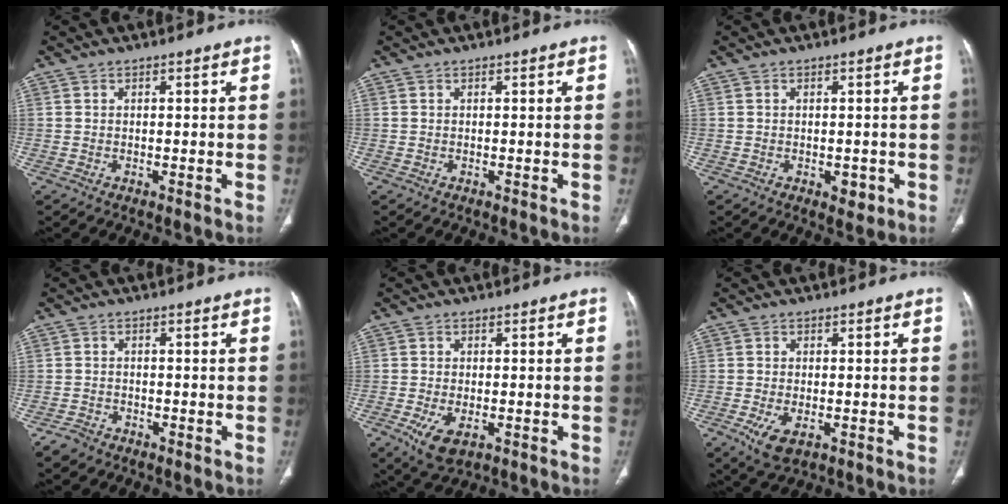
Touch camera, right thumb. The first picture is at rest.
{"total": 0.0}
{"total": 2.6, "force": [-0.8, 1.6, 1.9], "torque": [-0.013, 0.000, -0.005]}
{"total": 2.5, "force": [-1.9, 1.6, 0.5], "torque": [-0.016, 0.007, -0.032]}
{"total": 6.0, "force": [-2.2, 3.1, 4.6], "torque": [-0.090, -0.006, -0.029]}
{"total": 5.1, "force": [-1.9, 2.6, 4.0], "torque": [-0.079, -0.007, -0.026]}